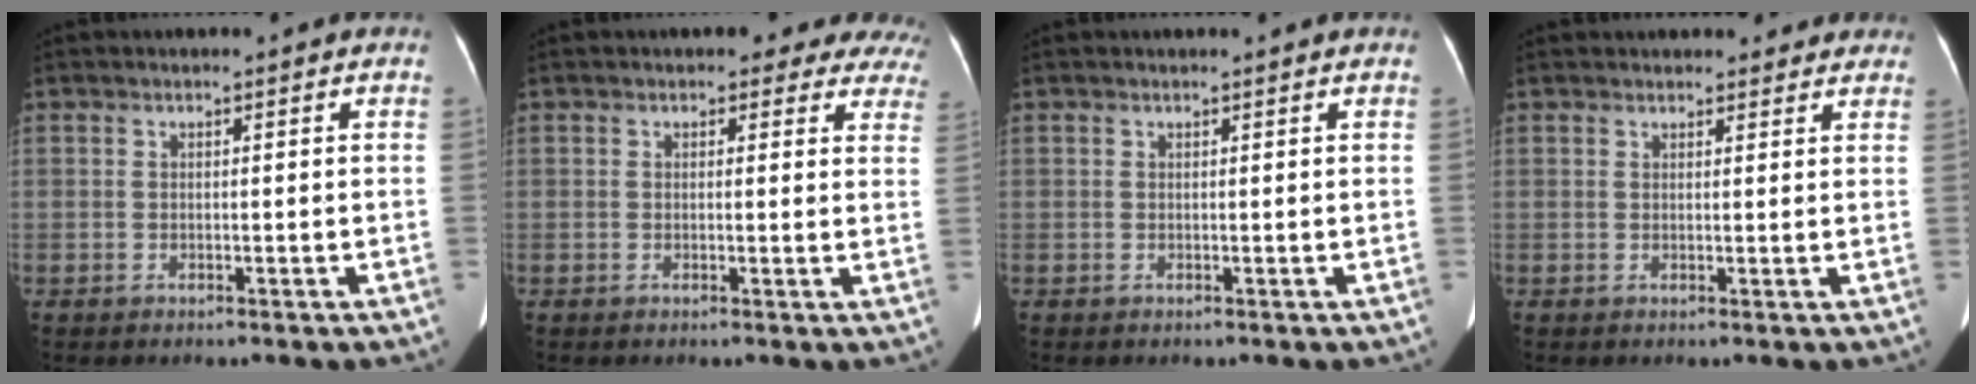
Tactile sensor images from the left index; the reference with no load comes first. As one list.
[{"total": 10.0, "force": [9.0, 4.1, 1.4], "torque": [0.034, -0.015, 0.061]}, {"total": 1.5, "force": [1.5, 0.0, 0.4], "torque": [-0.009, 0.012, 0.017]}, {"total": 7.4, "force": [6.7, 2.5, 1.8], "torque": [0.003, 0.019, 0.070]}]